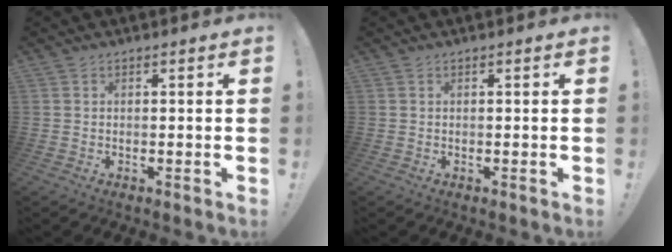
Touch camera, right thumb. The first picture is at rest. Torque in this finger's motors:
{"motor_torque": [0.00, 0.00, 0.00, 0.00, 0.00]}